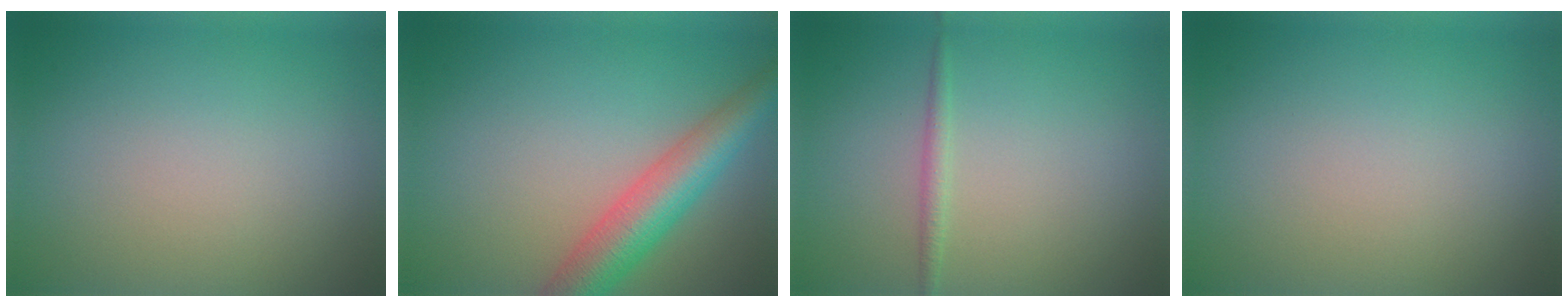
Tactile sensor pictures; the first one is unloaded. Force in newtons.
{"total": 6.2, "press": 6.2, "slide": 0.2}
{"total": 1.1, "press": 1.1, "slide": 0.1}
{"total": 0.0}